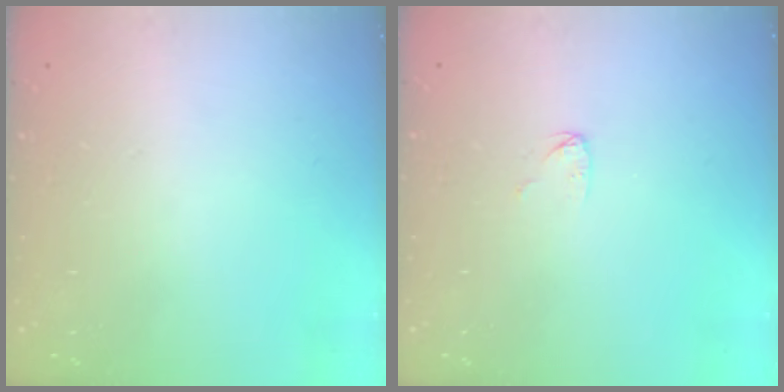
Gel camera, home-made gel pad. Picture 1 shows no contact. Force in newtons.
{"total": 3.8, "press": 3.8, "slide": 0.3}